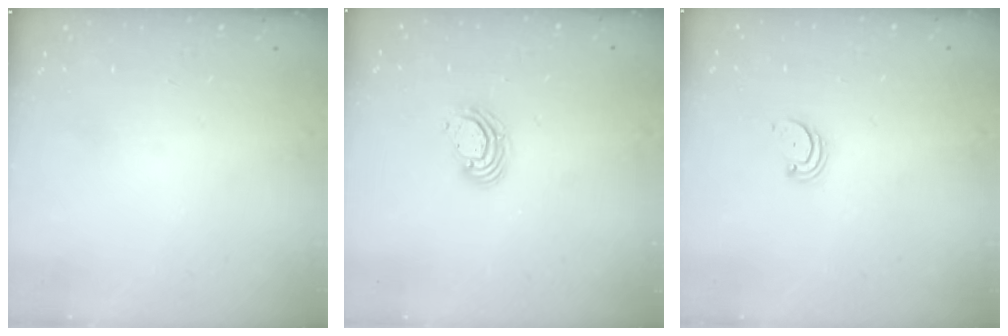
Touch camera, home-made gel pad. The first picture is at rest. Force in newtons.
{"total": 6.8, "press": 6.7, "slide": 0.8}
{"total": 2.2, "press": 2.2, "slide": 0.2}